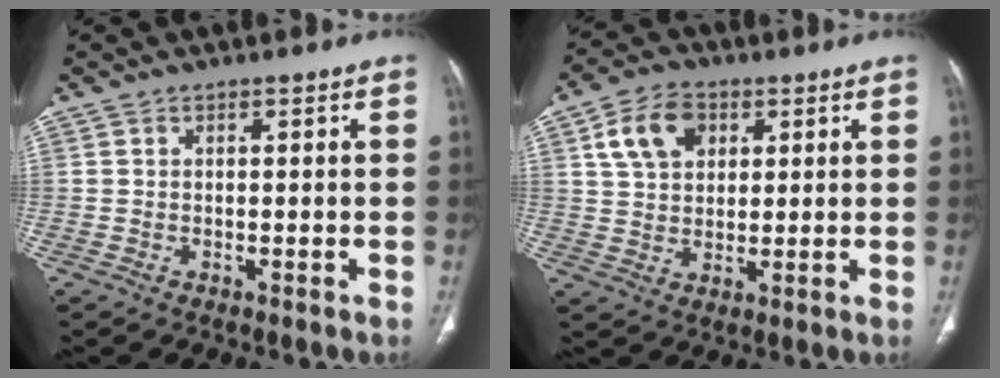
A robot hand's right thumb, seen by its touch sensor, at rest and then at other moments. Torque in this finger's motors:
{"motor_torque": [-0.55, 0.58, 0.61, 0.27, 0.02]}